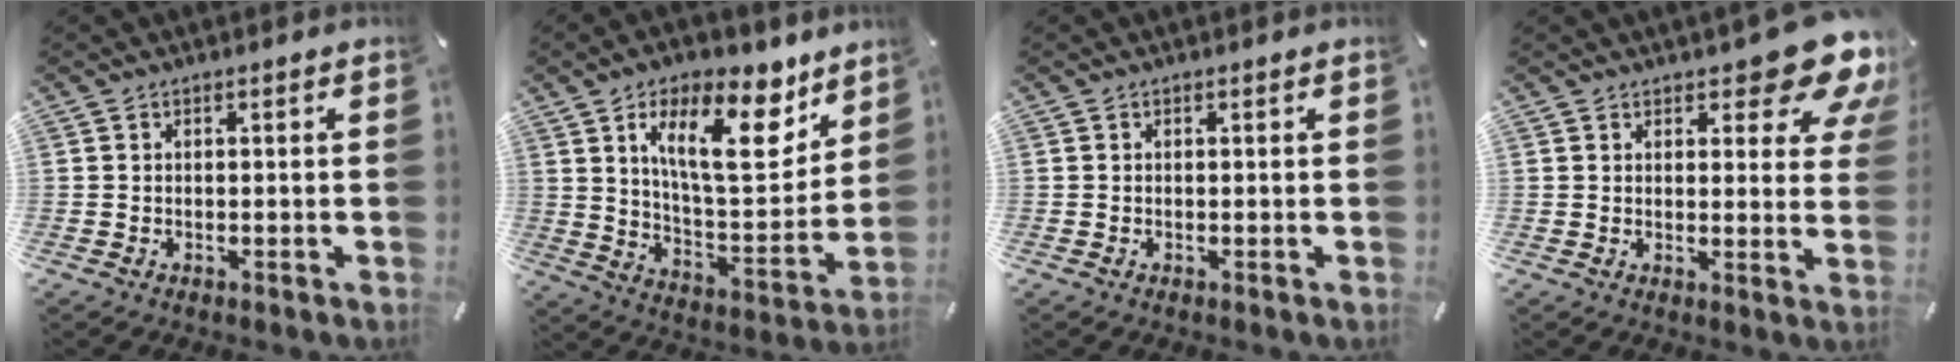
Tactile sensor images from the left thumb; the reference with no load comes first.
{"total": 19.8, "force": [10.8, 8.4, 14.4], "torque": [-0.220, -0.054, 0.174]}
{"total": 0.0}
{"total": 11.6, "force": [7.9, 5.0, 6.9], "torque": [-0.070, -0.059, 0.136]}